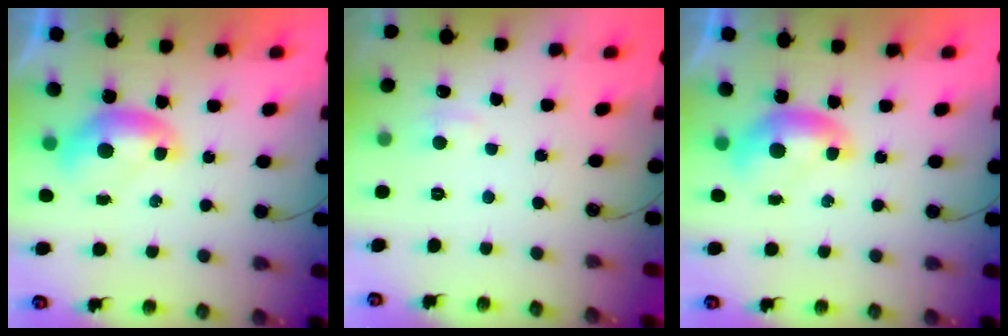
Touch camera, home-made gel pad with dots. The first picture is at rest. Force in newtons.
{"total": 2.4, "press": 2.3, "slide": 0.2}
{"total": 0.0}